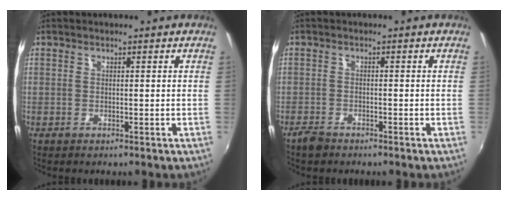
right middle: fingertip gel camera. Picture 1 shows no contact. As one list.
[{"total": 2.3, "force": [-2.0, 0.9, 0.7], "torque": [-0.025, -0.002, -0.041]}]